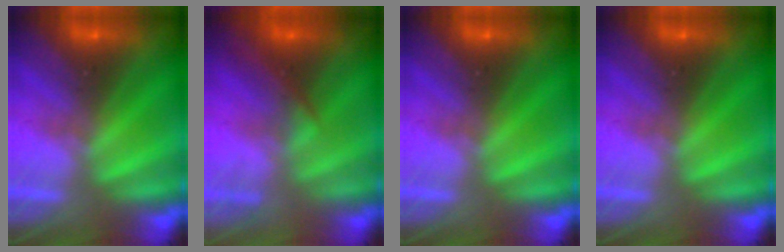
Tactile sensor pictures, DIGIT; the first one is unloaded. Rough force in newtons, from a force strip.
{"total": 1.9}
{"total": 0.0}
{"total": 0.0}